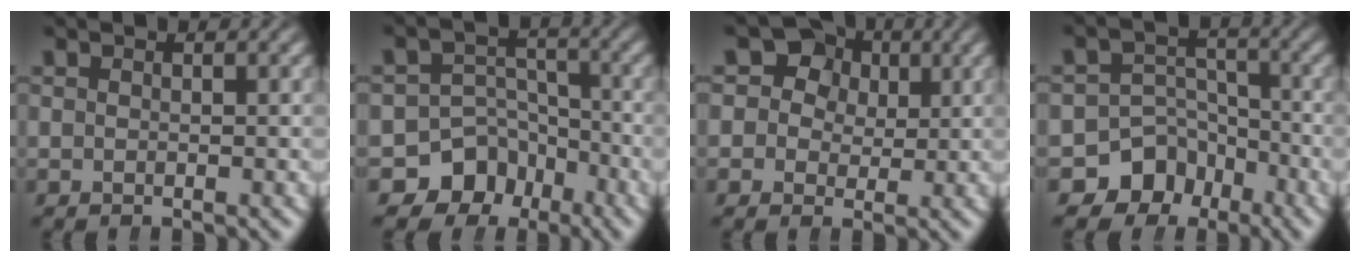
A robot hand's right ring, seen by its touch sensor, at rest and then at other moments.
{"total": 11.3, "force": [-5.4, 9.4, 3.4], "torque": [-0.048, -0.034, -0.087]}
{"total": 10.7, "force": [2.8, 9.2, 4.6], "torque": [-0.084, 0.008, 0.028]}
{"total": 10.2, "force": [-5.0, 8.4, 2.9], "torque": [-0.041, -0.029, -0.083]}